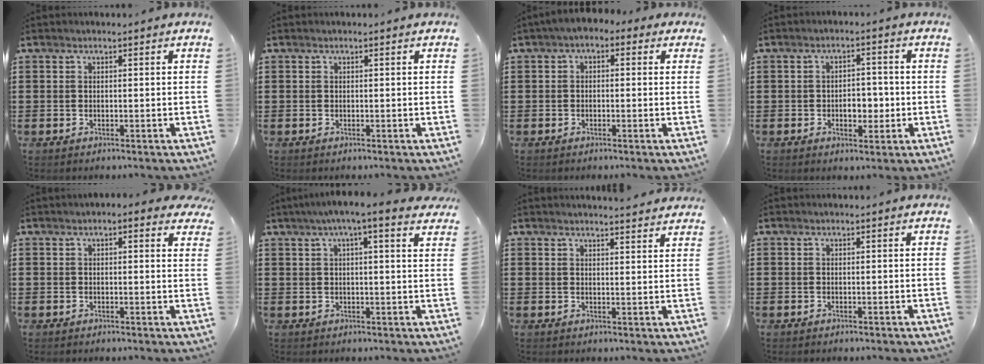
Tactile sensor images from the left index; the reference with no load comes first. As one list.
[{"total": 0.0}, {"total": 1.9, "force": [-1.2, 1.0, 1.1], "torque": [-0.028, 0.006, -0.028]}, {"total": 4.5, "force": [-1.0, 2.7, 3.5], "torque": [-0.052, 0.000, -0.026]}, {"total": 1.3, "force": [0.7, 0.8, 0.7], "torque": [-0.017, 0.008, 0.009]}, {"total": 4.8, "force": [3.2, 0.6, 3.5], "torque": [-0.069, -0.003, 0.053]}, {"total": 2.5, "force": [2.5, -0.3, 0.2], "torque": [-0.011, -0.008, 0.049]}, {"total": 0.0}]